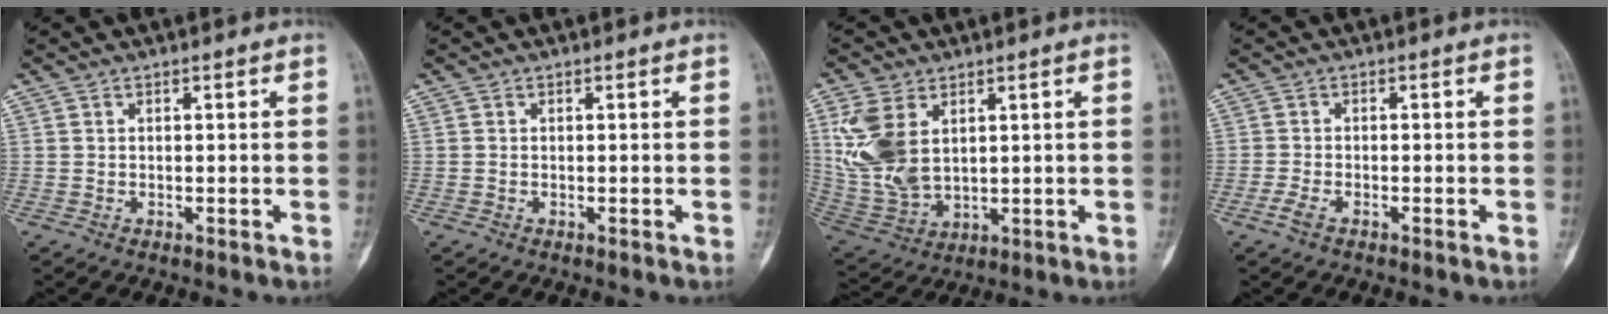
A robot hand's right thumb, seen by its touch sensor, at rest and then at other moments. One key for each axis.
{"total": 0.0}
{"total": 12.5, "fx": 3.4, "fy": 8.0, "fz": 9.0, "tx": -0.186, "ty": -0.010, "tz": 0.083}
{"total": 2.3, "fx": -1.4, "fy": 0.9, "fz": 1.6, "tx": -0.038, "ty": 0.005, "tz": -0.031}